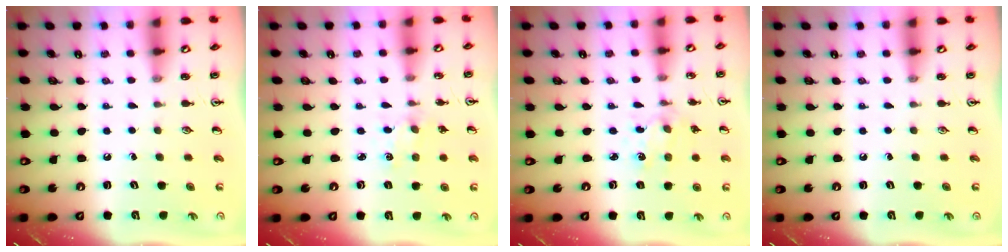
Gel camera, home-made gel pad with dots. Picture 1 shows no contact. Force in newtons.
{"total": 0.7, "press": 0.7, "slide": 0.2}
{"total": 2.0, "press": 2.0, "slide": 0.3}
{"total": 0.0}